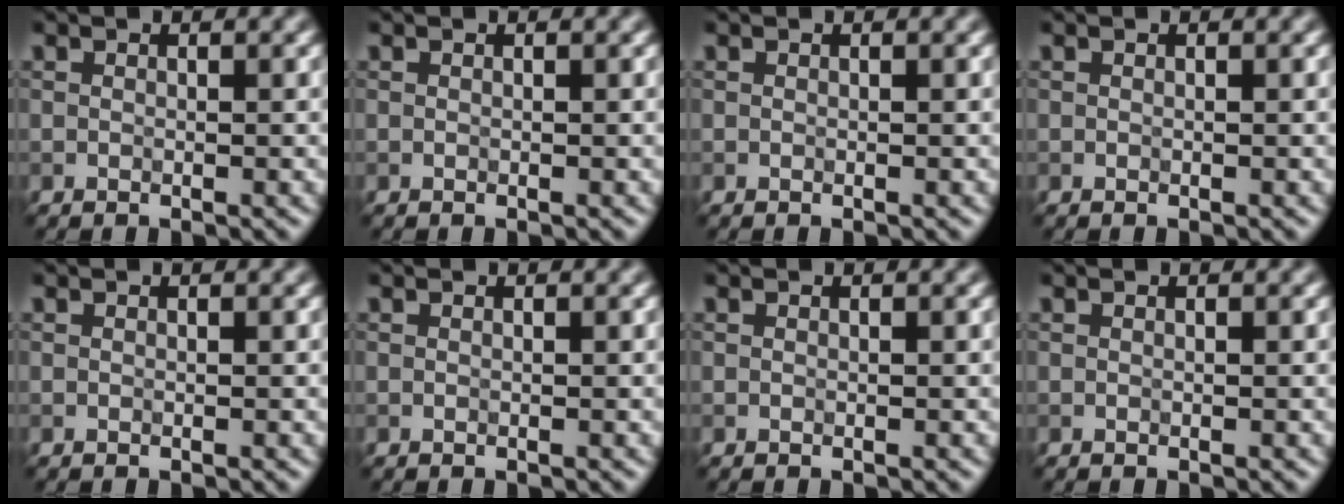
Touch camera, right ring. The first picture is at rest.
{"total": 0.0}
{"total": 0.0}
{"total": 0.0}
{"total": 0.0}
{"total": 0.0}
{"total": 0.0}
{"total": 0.0}